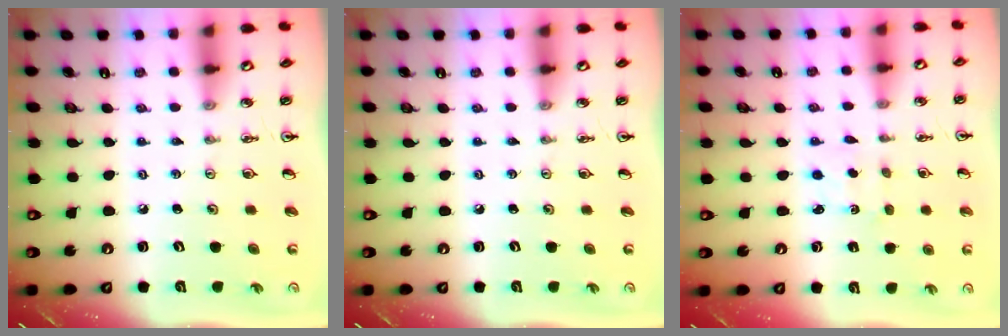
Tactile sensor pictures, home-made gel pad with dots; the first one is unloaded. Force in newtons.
{"total": 0.0}
{"total": 1.4, "press": 1.3, "slide": 0.4}